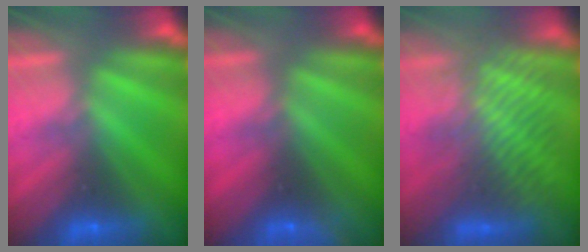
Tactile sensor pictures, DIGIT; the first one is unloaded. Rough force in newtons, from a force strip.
{"total": 2.4}
{"total": 4.4}